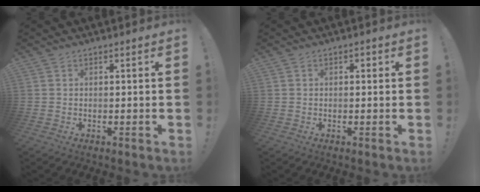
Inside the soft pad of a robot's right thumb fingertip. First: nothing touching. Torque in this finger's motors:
{"motor_torque": [0.13, 0.26, 0.16, -0.17, -0.02]}